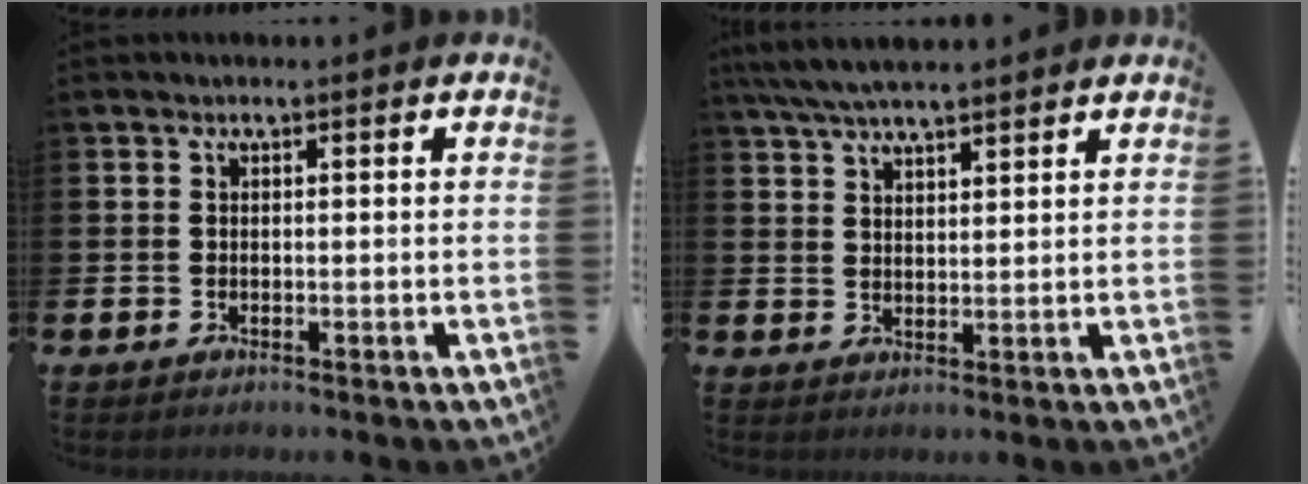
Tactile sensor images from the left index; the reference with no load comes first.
{"total": 5.5, "force": [5.1, 0.8, 2.0], "torque": [-0.059, -0.010, 0.096]}